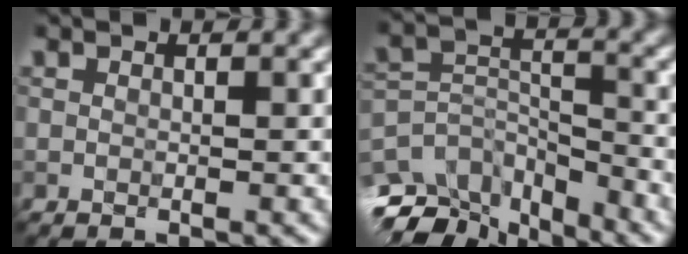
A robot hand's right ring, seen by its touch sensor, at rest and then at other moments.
{"total": 7.6, "force": [-6.8, 2.5, 2.3], "torque": [-0.048, -0.012, -0.114]}